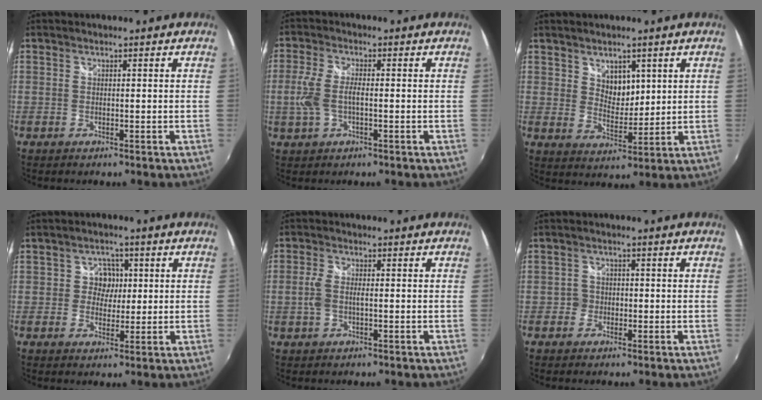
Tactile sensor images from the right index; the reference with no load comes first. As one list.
[{"total": 6.0, "force": [-0.9, 2.7, 5.3], "torque": [-0.118, -0.001, -0.016]}, {"total": 5.3, "force": [2.7, 3.6, 2.7], "torque": [-0.034, -0.003, 0.051]}, {"total": 2.8, "force": [0.4, 2.7, 0.7], "torque": [-0.008, 0.008, 0.003]}, {"total": 3.6, "force": [-0.6, 1.7, 3.1], "torque": [-0.068, -0.001, -0.010]}, {"total": 2.3, "force": [-1.0, 2.1, 0.1], "torque": [-0.004, 0.003, -0.020]}]